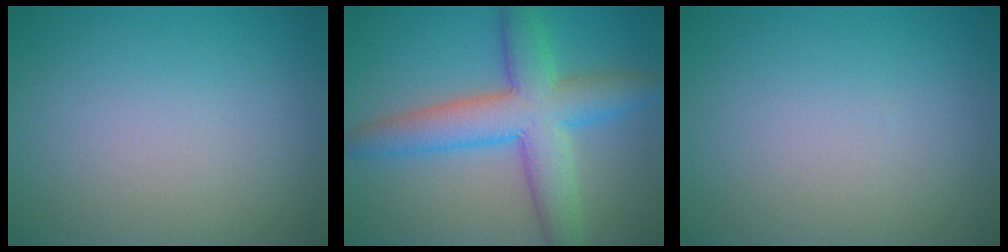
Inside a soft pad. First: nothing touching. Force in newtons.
{"total": 7.7, "press": 7.7, "slide": 0.4}
{"total": 0.0}